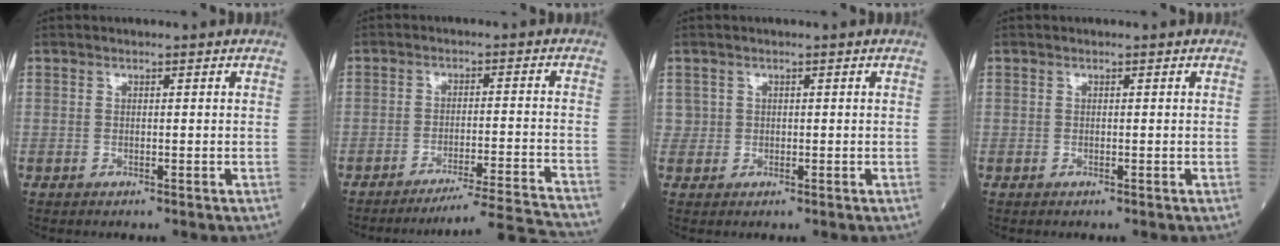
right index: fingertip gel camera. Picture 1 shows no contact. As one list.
[{"total": 14.1, "force": [-13.4, -3.1, 3.0], "torque": [-0.015, -0.016, -0.191]}, {"total": 1.2, "force": [0.3, 1.2, -0.1], "torque": [0.015, 0.003, 0.002]}, {"total": 0.0}]